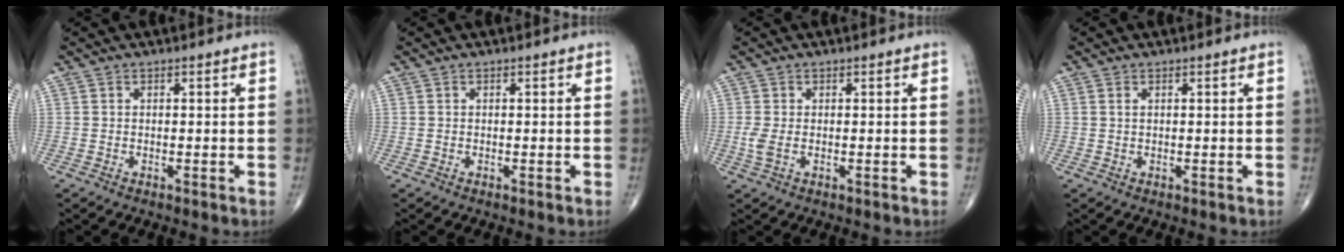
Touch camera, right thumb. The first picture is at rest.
{"total": 0.0}
{"total": 2.4, "force": [-0.2, 1.3, 2.0], "torque": [-0.059, -0.003, -0.003]}
{"total": 0.6, "force": [0.3, 0.2, 0.4], "torque": [-0.010, 0.005, 0.007]}